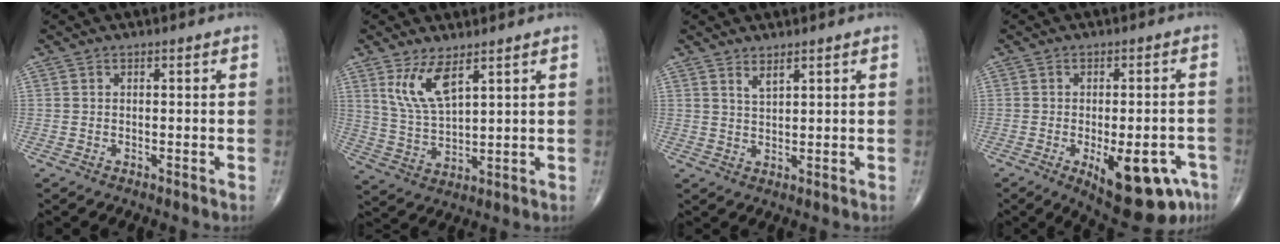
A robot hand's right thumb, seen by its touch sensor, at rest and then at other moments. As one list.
[{"total": 8.1, "force": [4.4, 2.9, 6.1], "torque": [-0.116, -0.029, 0.099]}, {"total": 2.3, "force": [1.7, 0.6, 1.4], "torque": [-0.026, -0.016, 0.035]}, {"total": 15.4, "force": [-6.6, 6.4, 12.3], "torque": [-0.122, 0.015, -0.074]}]